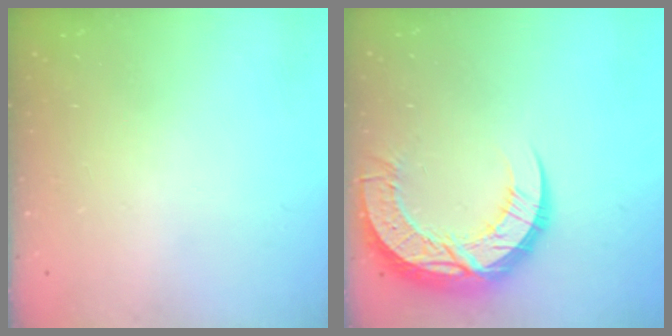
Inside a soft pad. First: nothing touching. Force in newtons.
{"total": 16.5, "press": 16.5, "slide": 1.2}